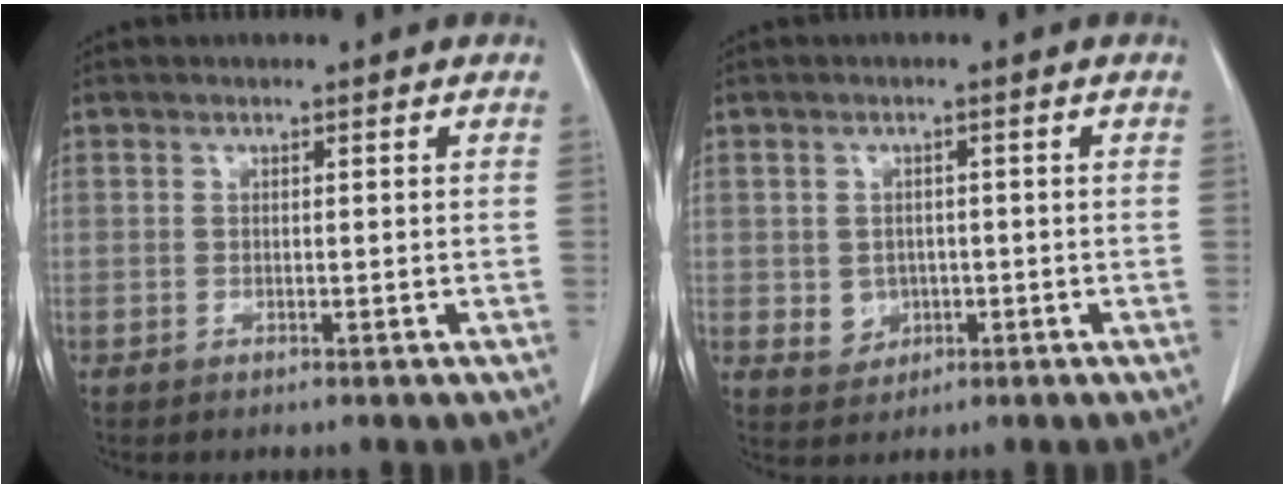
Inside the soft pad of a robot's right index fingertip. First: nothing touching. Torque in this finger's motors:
{"motor_torque": [-0.27, 0.07, -0.80, -0.20]}